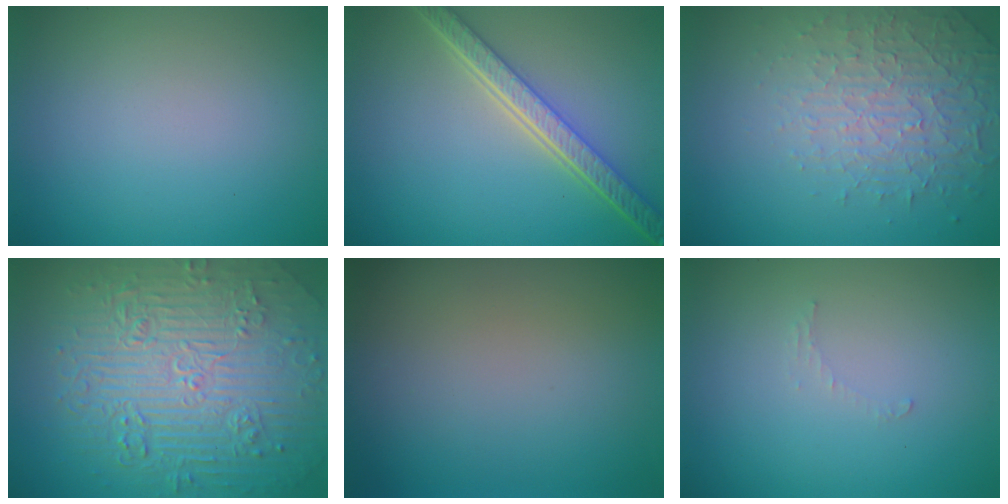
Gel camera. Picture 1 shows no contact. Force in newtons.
{"total": 5.4, "press": 4.0, "slide": 3.6}
{"total": 4.5, "press": 3.3, "slide": 3.1}
{"total": 11.0, "press": 7.3, "slide": 8.3}
{"total": 0.0}
{"total": 0.7, "press": 0.7, "slide": 0.1}